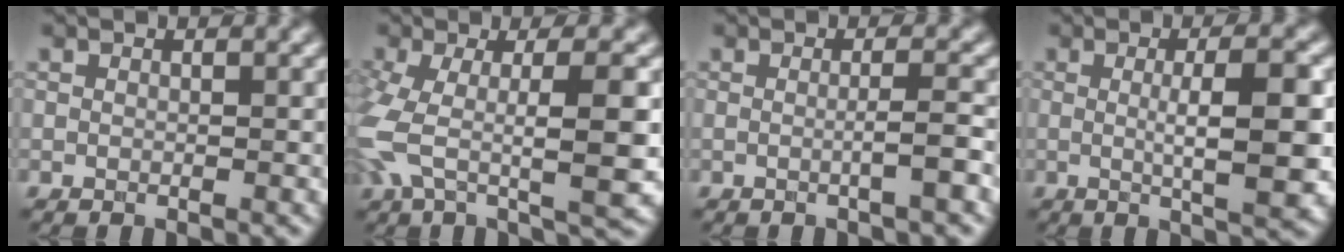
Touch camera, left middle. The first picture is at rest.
{"total": 8.5, "force": [-1.1, 2.6, 8.0], "torque": [-0.159, -0.001, -0.025]}
{"total": 2.2, "force": [-0.4, 0.3, 2.1], "torque": [-0.029, 0.001, -0.017]}
{"total": 6.5, "force": [0.0, 1.4, 6.4], "torque": [-0.086, 0.001, -0.001]}